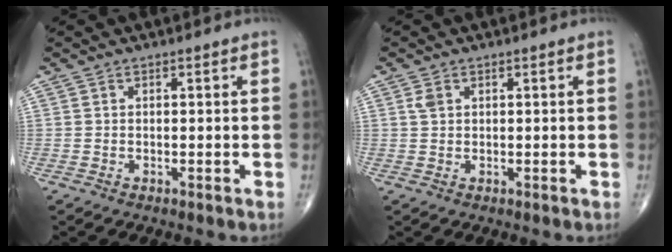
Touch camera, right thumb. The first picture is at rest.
{"total": 1.6, "force": [0.7, 1.0, 1.0], "torque": [-0.021, 0.004, 0.018]}